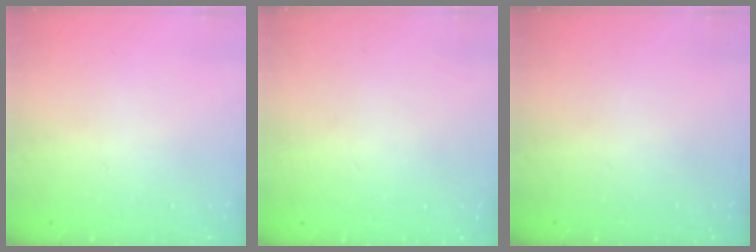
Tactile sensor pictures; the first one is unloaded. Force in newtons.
{"total": 0.0}
{"total": 0.0}